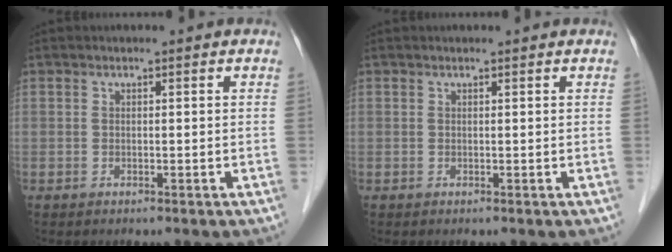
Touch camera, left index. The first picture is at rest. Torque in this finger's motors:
{"motor_torque": [0.08, -0.02, 0.00, 0.00]}